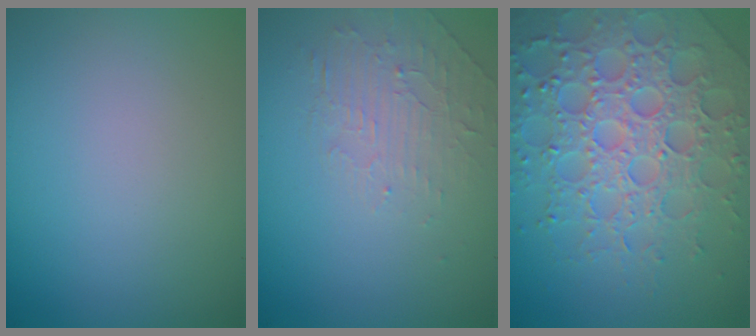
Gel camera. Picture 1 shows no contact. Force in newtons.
{"total": 2.0, "press": 0.9, "slide": 1.8}
{"total": 7.1, "press": 6.9, "slide": 1.7}